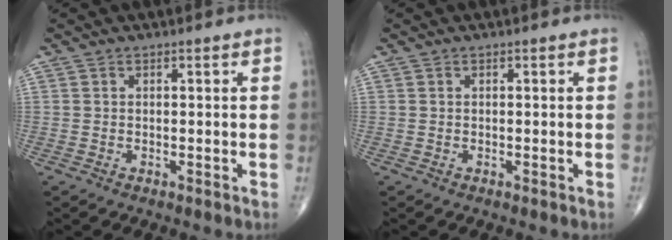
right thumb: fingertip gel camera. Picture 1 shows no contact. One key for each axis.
{"total": 0.0}